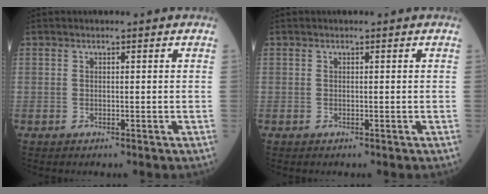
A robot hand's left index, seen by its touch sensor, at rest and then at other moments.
{"total": 0.0}